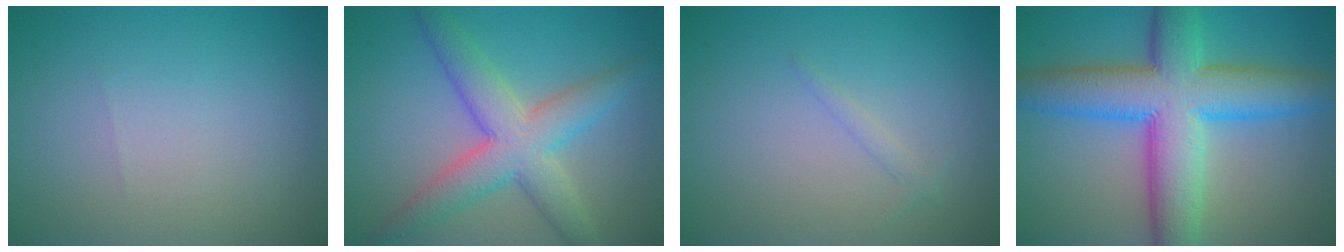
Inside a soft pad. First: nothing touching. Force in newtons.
{"total": 6.4, "press": 6.4, "slide": 0.4}
{"total": 0.9, "press": 0.9, "slide": 0.0}
{"total": 11.2, "press": 11.2, "slide": 0.2}